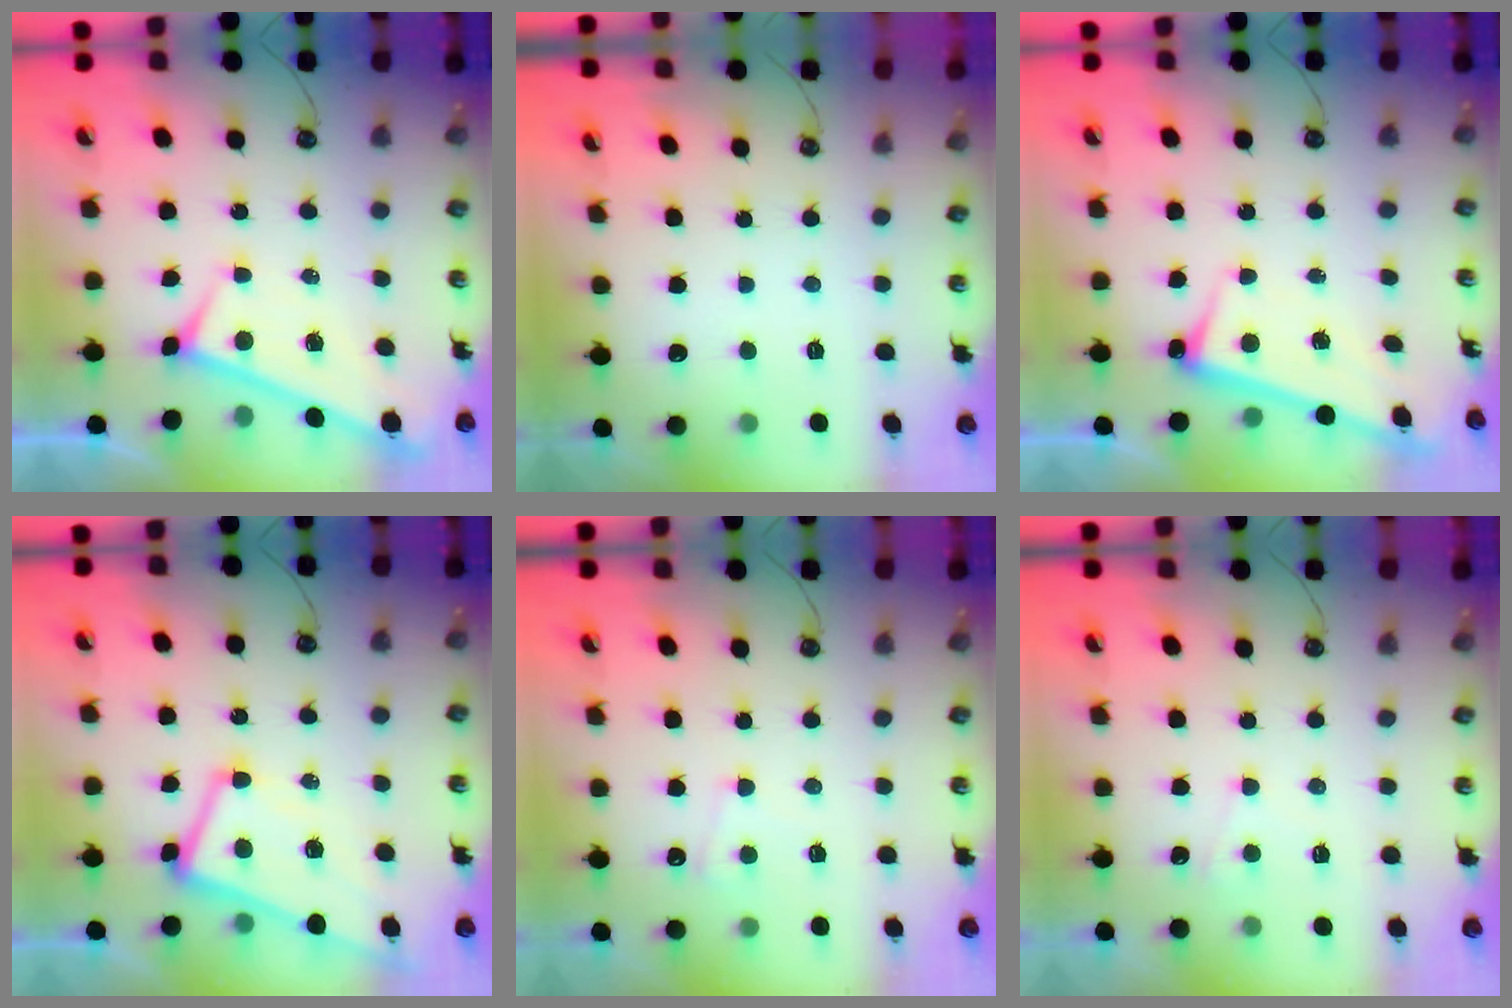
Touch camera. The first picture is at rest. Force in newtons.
{"total": 0.0}
{"total": 2.5, "press": 2.5, "slide": 0.3}
{"total": 1.2, "press": 0.9, "slide": 0.9}
{"total": 3.2, "press": 3.1, "slide": 0.4}
{"total": 2.4, "press": 2.4, "slide": 0.4}